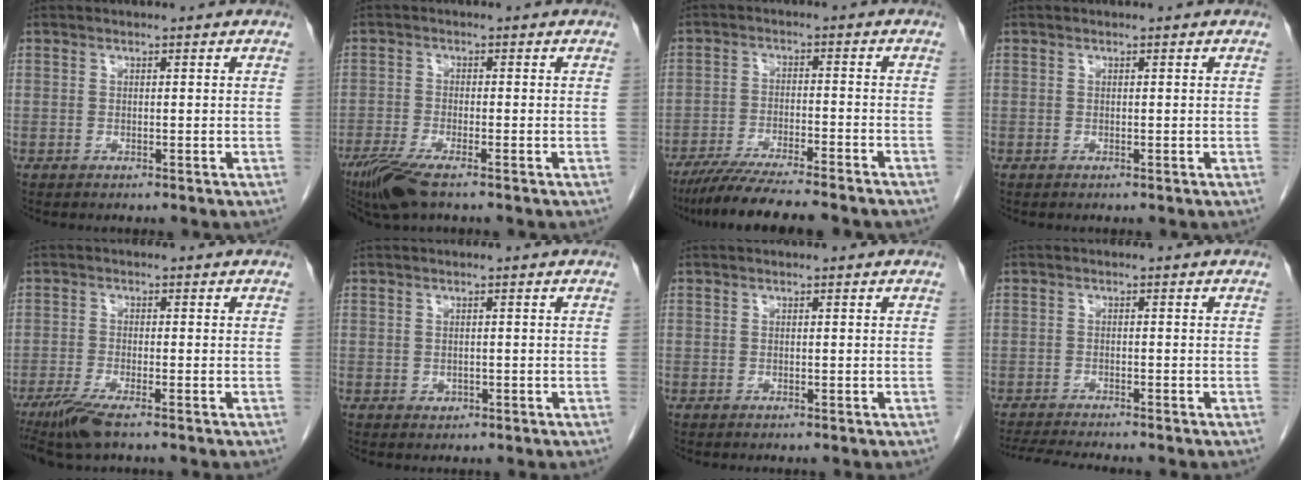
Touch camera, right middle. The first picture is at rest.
{"total": 6.2, "force": [-4.4, 0.8, 4.4], "torque": [-0.086, -0.017, -0.079]}
{"total": 12.7, "force": [-10.8, 0.4, 6.6], "torque": [-0.096, -0.028, -0.167]}
{"total": 0.0}
{"total": 5.1, "force": [-3.6, 0.3, 3.6], "torque": [-0.072, -0.016, -0.069]}
{"total": 0.7, "force": [-0.2, 0.6, 0.3], "torque": [-0.008, -0.001, 0.001]}
{"total": 0.0}
{"total": 6.4, "force": [-5.8, -0.2, 2.6], "torque": [-0.041, -0.017, -0.094]}